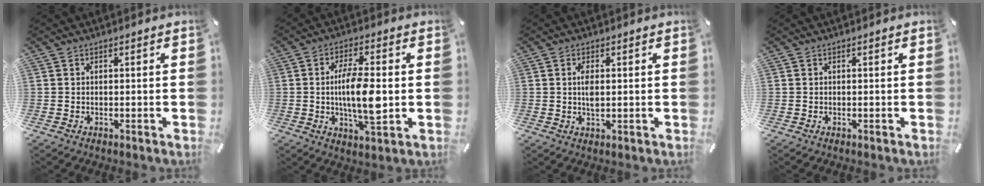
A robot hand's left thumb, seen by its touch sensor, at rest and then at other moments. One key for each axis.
{"total": 11.2, "fx": -0.5, "fy": 3.7, "fz": 10.6, "tx": -0.190, "ty": -0.008, "tz": -0.013}
{"total": 3.4, "fx": 0.4, "fy": 1.4, "fz": 3.0, "tx": -0.069, "ty": 0.001, "tz": 0.002}
{"total": 0.0}